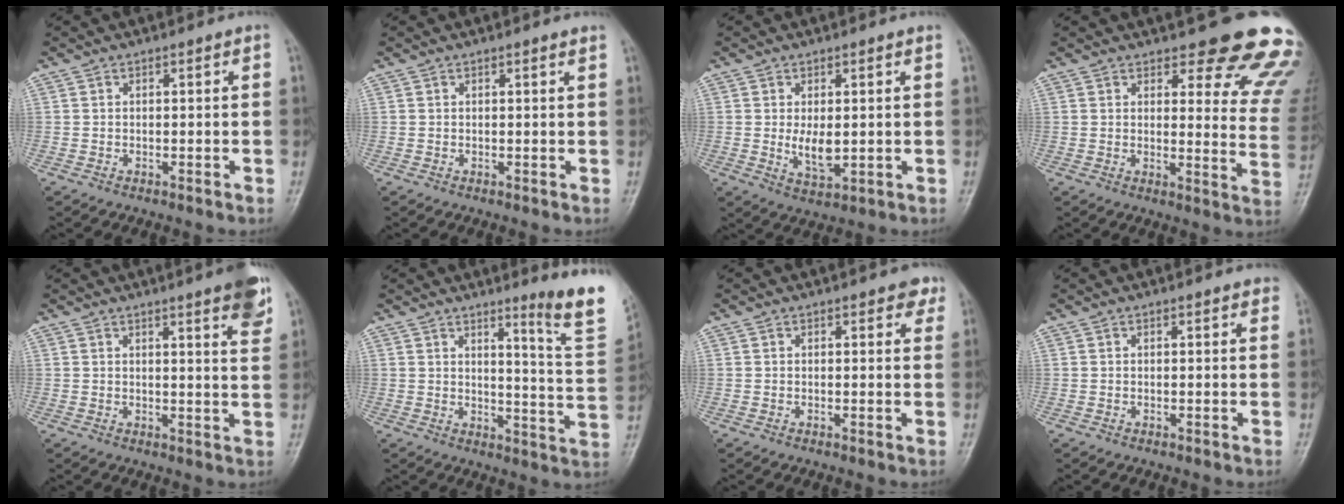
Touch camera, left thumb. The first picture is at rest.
{"total": 0.8, "force": [0.7, -0.1, 0.4], "torque": [-0.011, -0.002, 0.009]}
{"total": 4.8, "force": [0.3, 2.3, 4.1], "torque": [-0.064, -0.012, 0.015]}
{"total": 18.0, "force": [15.3, 4.8, 8.2], "torque": [-0.047, -0.114, 0.161]}
{"total": 7.4, "force": [4.6, 1.0, 5.7], "torque": [-0.060, -0.020, 0.052]}
{"total": 12.0, "force": [8.2, -0.2, 8.8], "torque": [-0.104, -0.081, 0.102]}
{"total": 2.5, "force": [1.7, 1.2, 1.4], "torque": [0.005, -0.004, 0.014]}
{"total": 1.4, "force": [1.1, 0.5, 0.6], "torque": [0.002, 0.002, 0.009]}